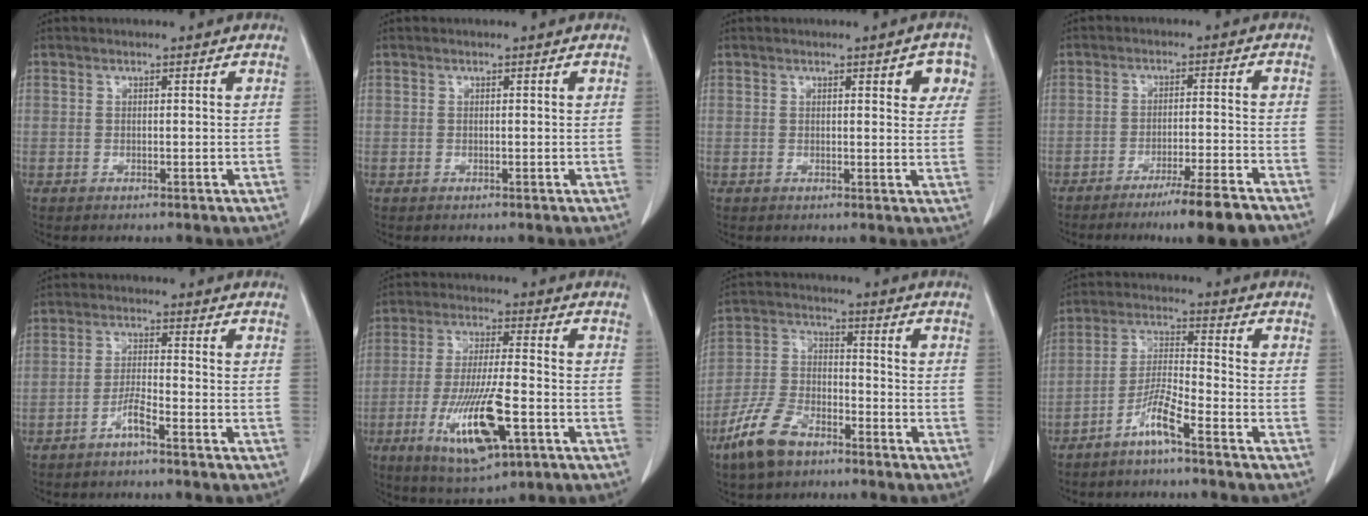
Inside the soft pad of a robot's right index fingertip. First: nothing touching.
{"total": 0.0}
{"total": 4.1, "force": [1.9, 1.3, 3.4], "torque": [-0.030, 0.004, 0.017]}
{"total": 8.9, "force": [-6.8, -0.6, 5.7], "torque": [-0.076, -0.020, -0.109]}
{"total": 3.1, "force": [-2.3, -0.2, 2.1], "torque": [-0.044, 0.002, -0.046]}
{"total": 13.5, "force": [-5.0, 2.7, 12.3], "torque": [-0.234, -0.019, -0.077]}
{"total": 9.8, "force": [-6.8, 4.3, 5.5], "torque": [-0.128, -0.005, -0.136]}
{"total": 5.9, "force": [-4.3, -0.3, 4.0], "torque": [-0.086, -0.004, -0.090]}